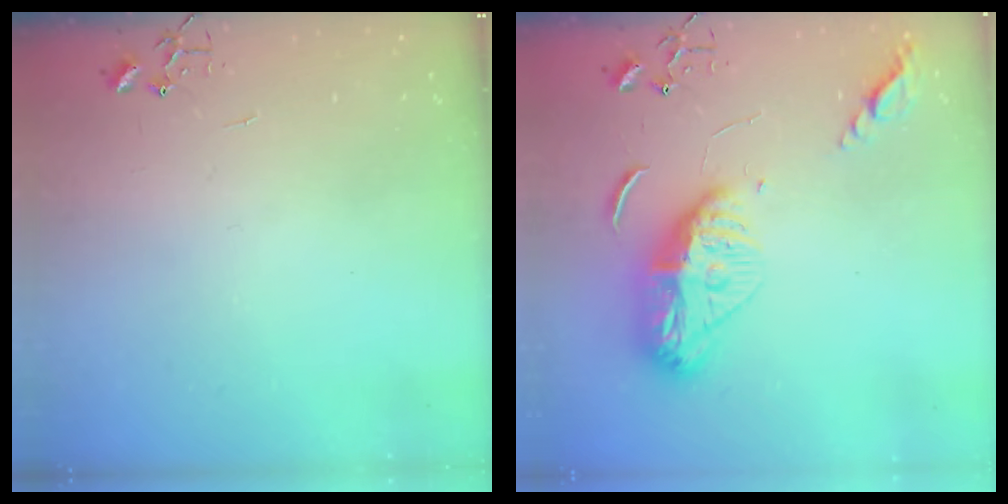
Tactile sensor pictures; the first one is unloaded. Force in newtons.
{"total": 13.7, "press": 13.7, "slide": 1.4}